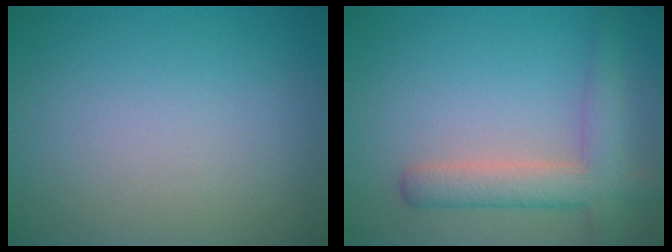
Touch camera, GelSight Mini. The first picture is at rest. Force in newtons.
{"total": 4.4, "press": 4.4, "slide": 0.3}